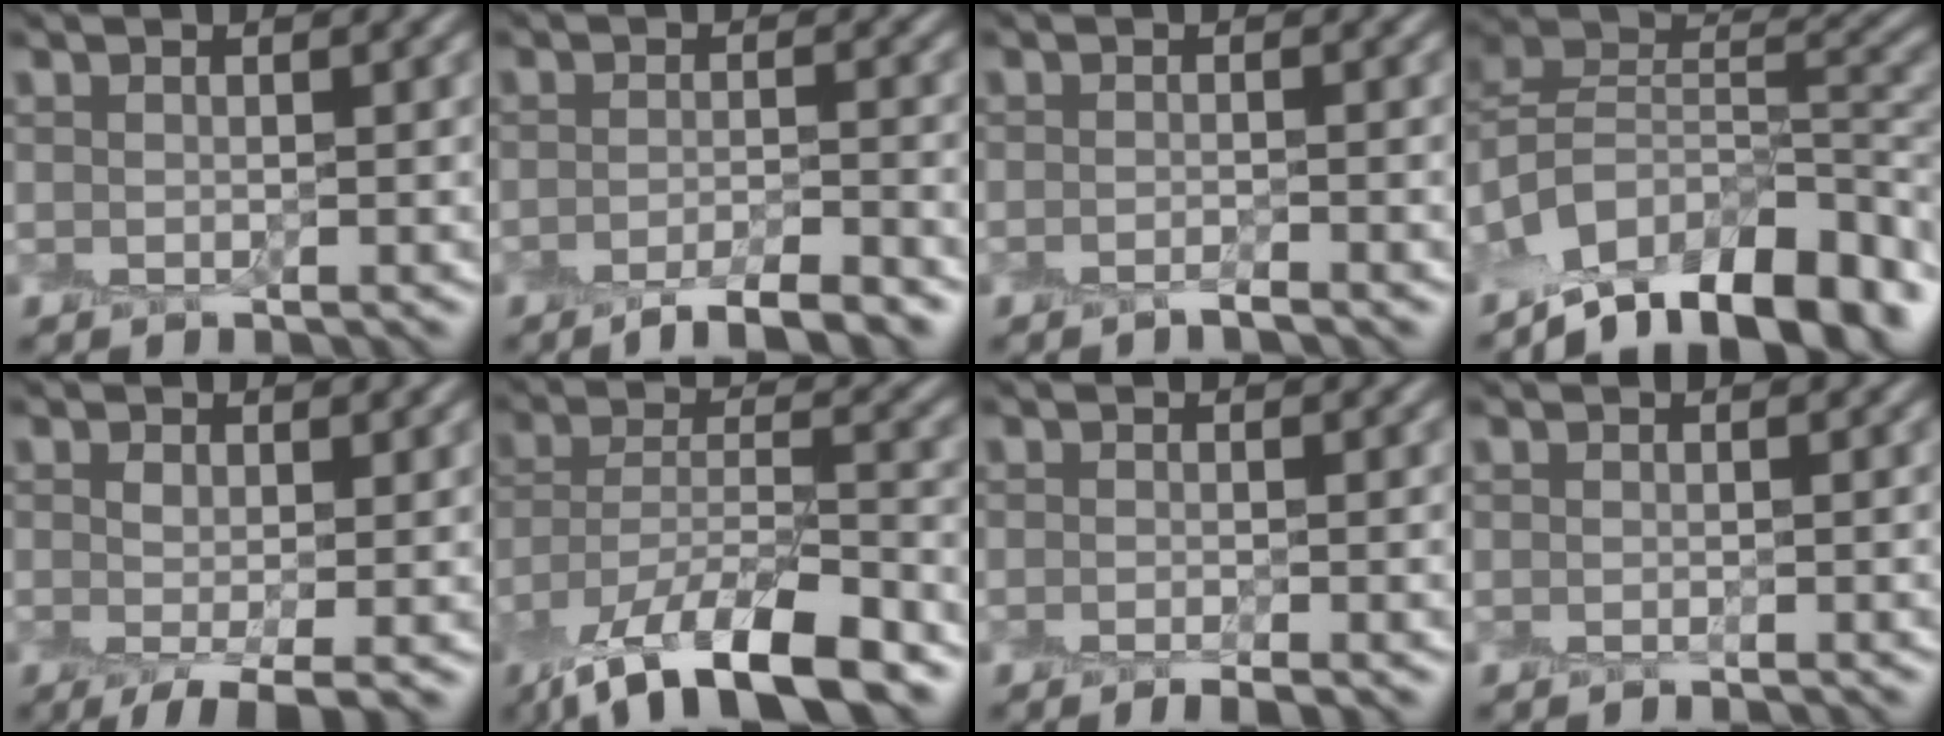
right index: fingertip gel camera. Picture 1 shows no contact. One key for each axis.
{"total": 4.5, "fx": -3.2, "fy": 1.1, "fz": 3.0, "tx": -0.041, "ty": -0.003, "tz": -0.057}
{"total": 1.2, "fx": -1.0, "fy": 0.2, "fz": 0.7, "tx": -0.004, "ty": -0.004, "tz": -0.023}
{"total": 13.9, "fx": -9.3, "fy": 6.7, "fz": 7.9, "tx": -0.150, "ty": 0.007, "tz": -0.145}
{"total": 3.0, "fx": -0.7, "fy": 0.9, "fz": 2.7, "tx": -0.050, "ty": -0.010, "tz": -0.010}
{"total": 12.3, "fx": -8.8, "fy": 4.1, "fz": 7.6, "tx": -0.139, "ty": -0.005, "tz": -0.162}
{"total": 1.5, "fx": -0.9, "fy": 0.4, "fz": 1.2, "tx": -0.014, "ty": -0.003, "tz": -0.016}
{"total": 0.0}